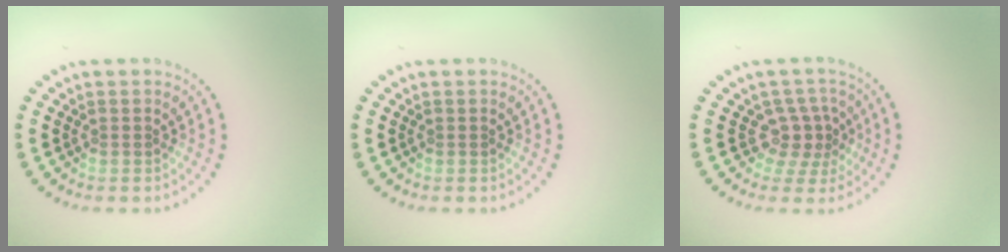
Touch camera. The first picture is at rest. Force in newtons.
{"total": 0.0}
{"total": 2.9, "press": 2.0, "slide": 2.0}